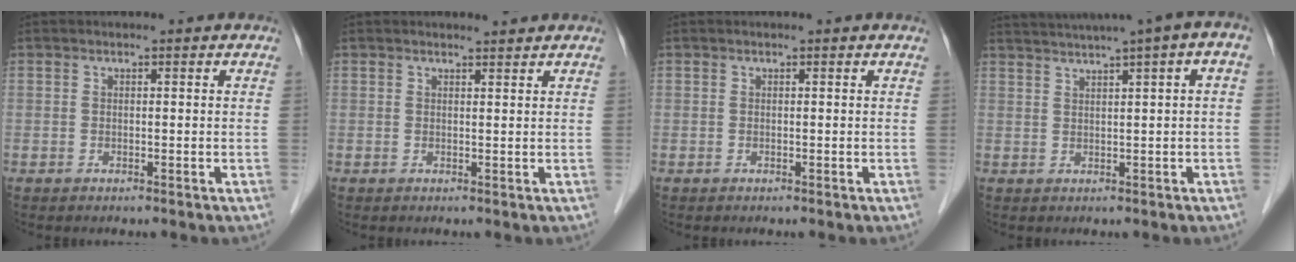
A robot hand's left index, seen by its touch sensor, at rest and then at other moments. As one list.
[{"total": 1.3, "force": [1.2, -0.2, 0.0], "torque": [-0.009, -0.005, 0.020]}, {"total": 0.0}, {"total": 9.7, "force": [5.6, -0.1, 7.9], "torque": [-0.128, 0.045, 0.079]}]